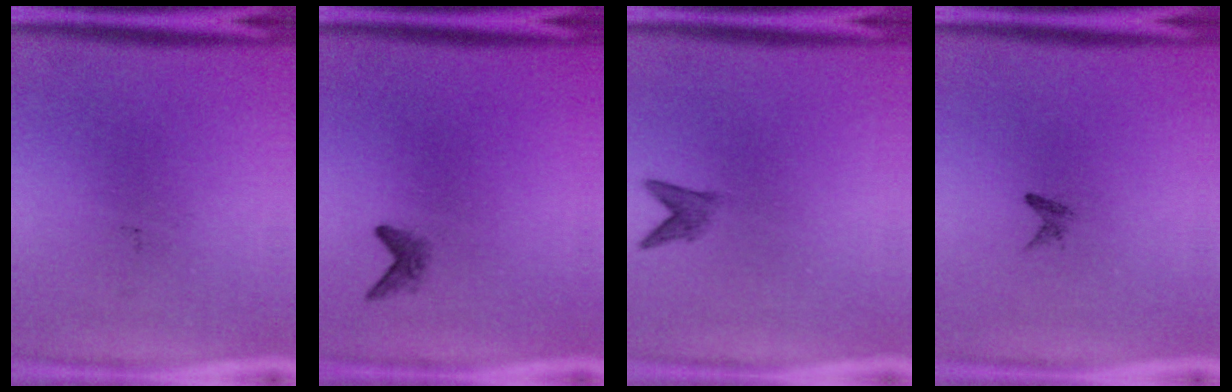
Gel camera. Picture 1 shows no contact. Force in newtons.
{"total": 1.4}
{"total": 1.8}
{"total": 0.9}